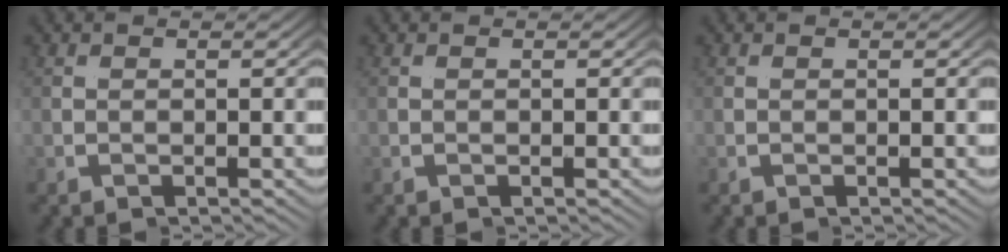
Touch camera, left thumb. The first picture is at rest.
{"total": 0.0}
{"total": 0.0}